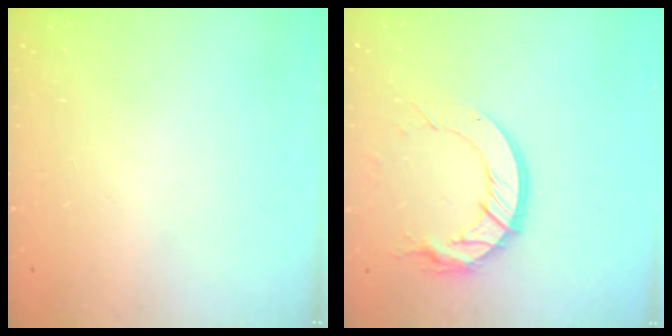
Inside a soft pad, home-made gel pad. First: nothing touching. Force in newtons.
{"total": 13.6, "press": 13.6, "slide": 1.2}